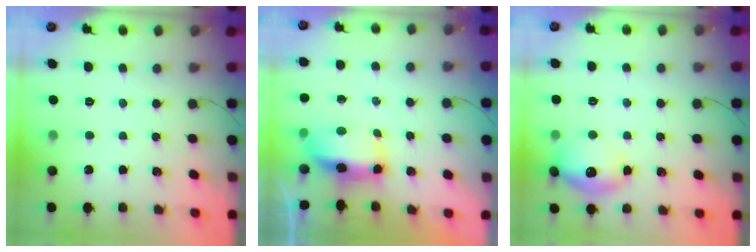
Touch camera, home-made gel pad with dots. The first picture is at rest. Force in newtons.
{"total": 14.5, "press": 9.5, "slide": 10.9}
{"total": 13.7, "press": 13.7, "slide": 0.9}